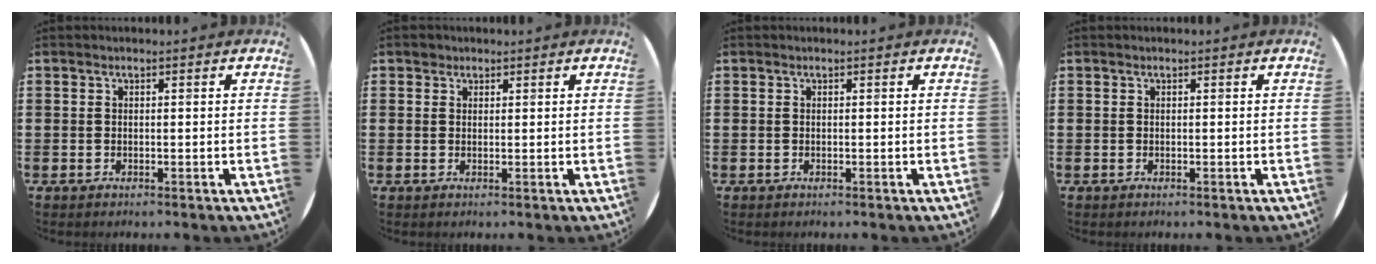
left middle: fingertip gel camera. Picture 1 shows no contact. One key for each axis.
{"total": 1.1, "fx": 0.9, "fy": 0.6, "fz": 0.0, "tx": 0.007, "ty": 0.001, "tz": 0.016}
{"total": 0.0}
{"total": 0.0}